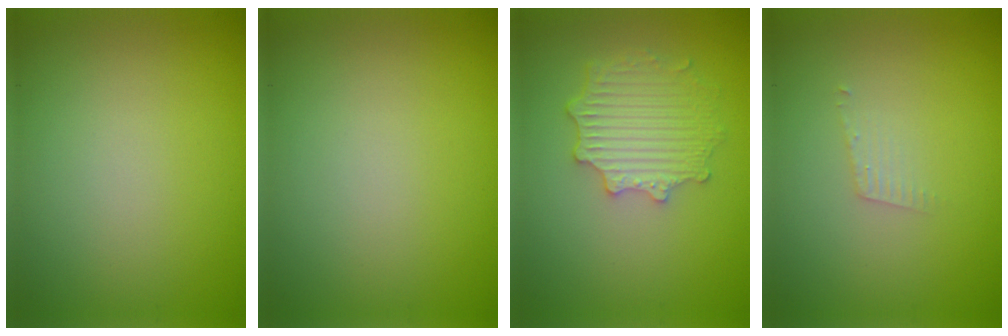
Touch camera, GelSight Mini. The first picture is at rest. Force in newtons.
{"total": 0.0}
{"total": 4.2, "press": 3.5, "slide": 2.4}
{"total": 0.9, "press": 0.9, "slide": 0.1}